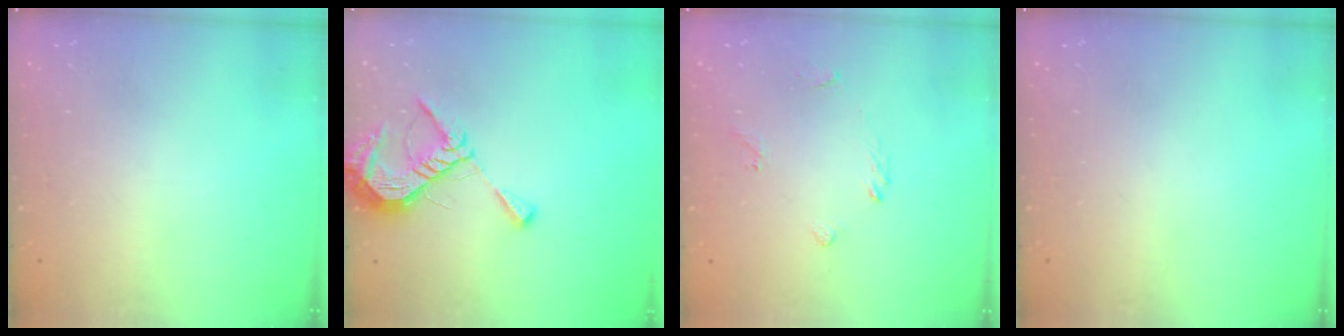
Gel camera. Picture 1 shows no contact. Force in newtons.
{"total": 9.1, "press": 9.0, "slide": 1.0}
{"total": 2.8, "press": 2.7, "slide": 0.6}
{"total": 0.0}